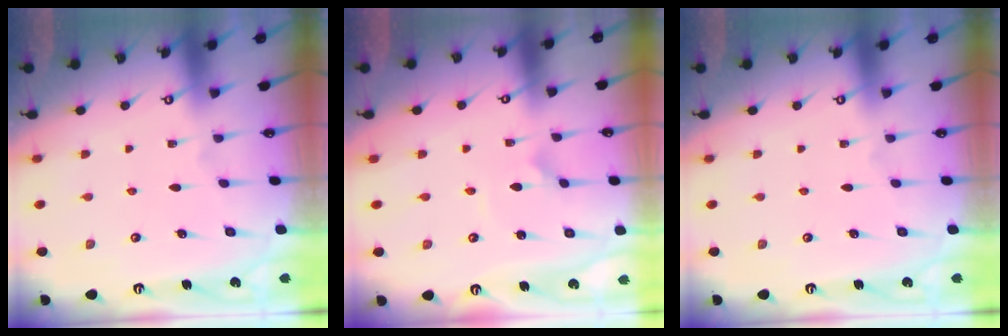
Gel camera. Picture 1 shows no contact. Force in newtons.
{"total": 2.1, "press": 2.1, "slide": 0.0}
{"total": 0.0}